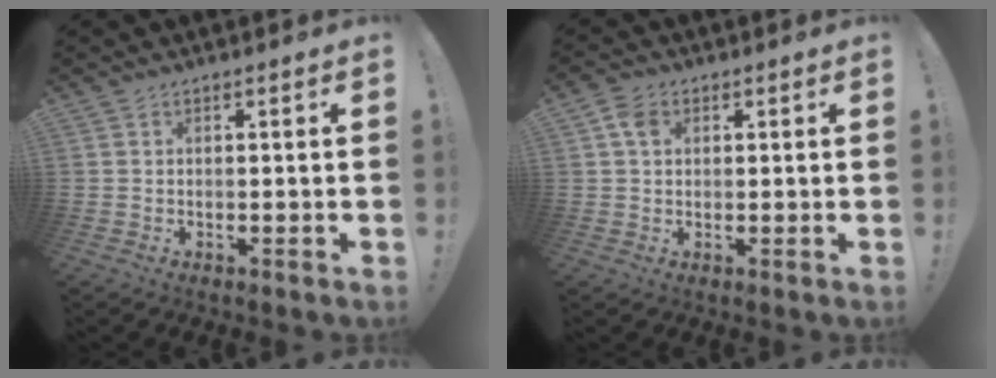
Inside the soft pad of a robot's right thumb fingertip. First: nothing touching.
{"total": 4.4, "force": [1.5, 3.3, 2.6], "torque": [-0.038, 0.003, 0.028]}